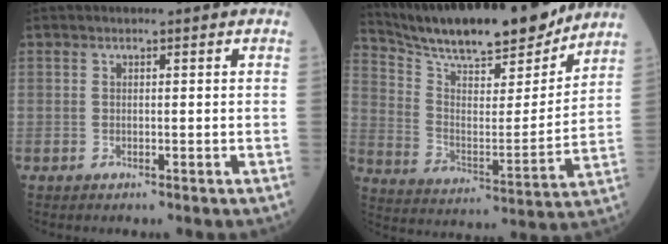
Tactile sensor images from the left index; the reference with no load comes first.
{"total": 21.0, "force": [18.7, 3.3, 8.8], "torque": [-0.160, -0.011, 0.295]}